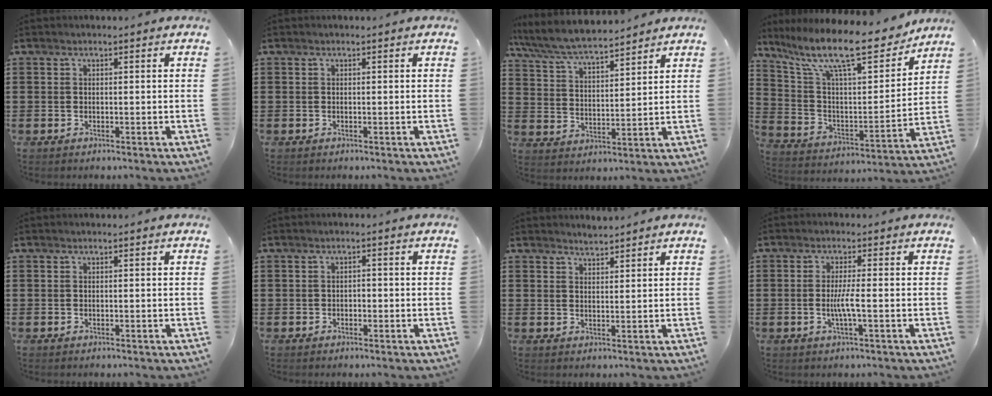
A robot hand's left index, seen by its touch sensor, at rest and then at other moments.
{"total": 0.0}
{"total": 6.9, "force": [6.4, 0.6, 2.4], "torque": [-0.074, -0.033, 0.112]}
{"total": 14.8, "force": [11.8, 2.7, 8.4], "torque": [-0.192, -0.073, 0.199]}
{"total": 0.0}
{"total": 0.5, "force": [-0.3, 0.3, 0.3], "torque": [-0.008, -0.001, -0.006]}
{"total": 1.8, "force": [1.8, 0.0, 0.0], "torque": [-0.004, 0.001, 0.035]}
{"total": 3.6, "force": [-0.6, 0.0, 3.5], "torque": [-0.070, -0.008, -0.015]}